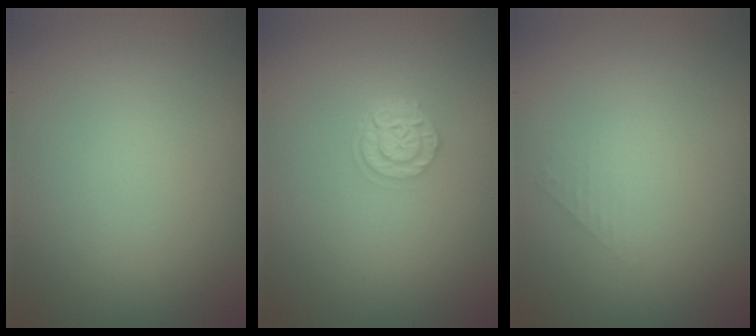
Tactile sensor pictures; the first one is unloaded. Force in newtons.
{"total": 2.4, "press": 1.9, "slide": 1.4}
{"total": 1.0, "press": 1.0, "slide": 0.1}